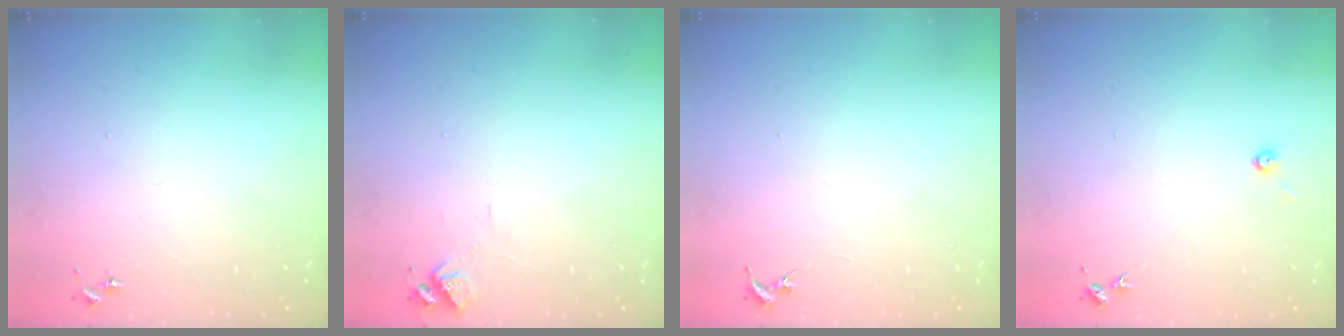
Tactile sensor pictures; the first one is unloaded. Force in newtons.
{"total": 6.4, "press": 6.4, "slide": 0.8}
{"total": 0.0}
{"total": 3.5, "press": 3.5, "slide": 0.2}